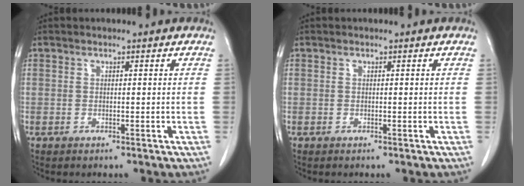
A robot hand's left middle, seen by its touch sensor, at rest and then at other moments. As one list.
[{"total": 0.0}]